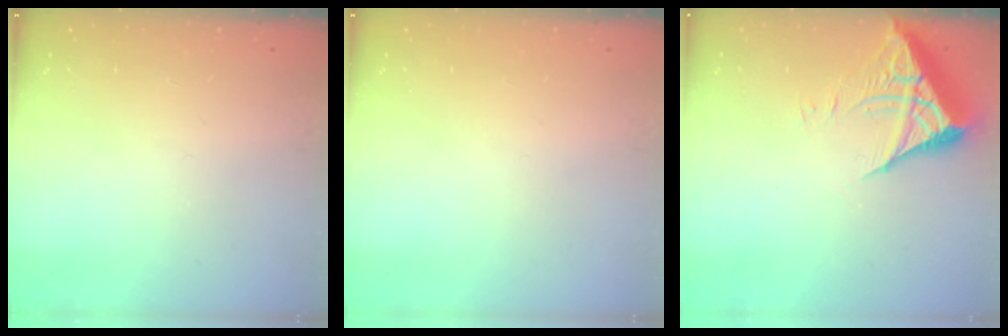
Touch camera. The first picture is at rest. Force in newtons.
{"total": 0.0}
{"total": 7.2, "press": 7.2, "slide": 0.6}